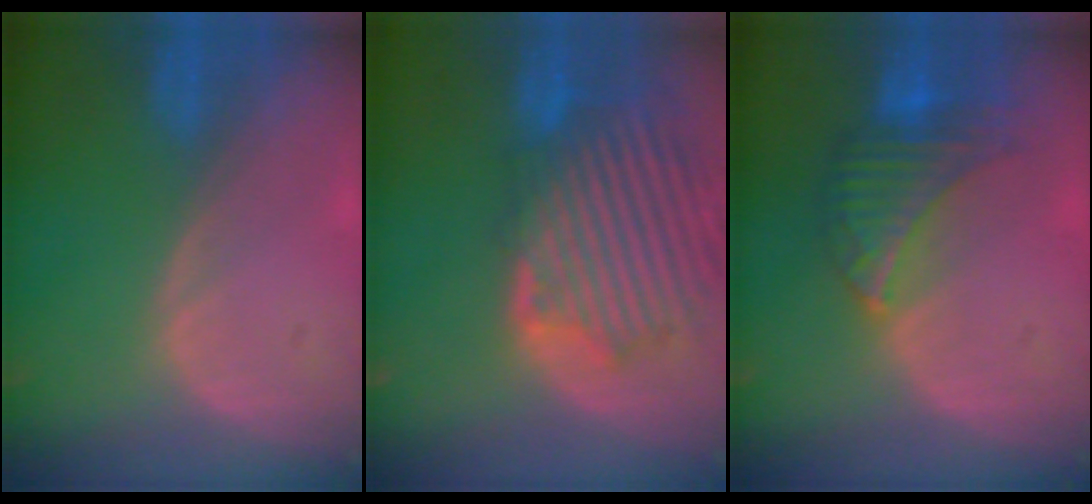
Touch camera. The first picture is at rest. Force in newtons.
{"total": 13.5, "press": 11.7, "slide": 6.8}
{"total": 7.4, "press": 6.9, "slide": 2.5}